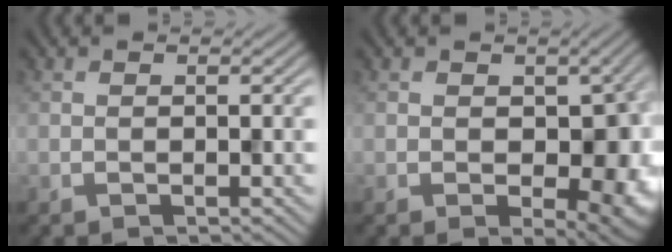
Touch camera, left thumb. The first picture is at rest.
{"total": 9.5, "force": [-1.1, 5.7, 7.4], "torque": [-0.089, -0.027, -0.007]}